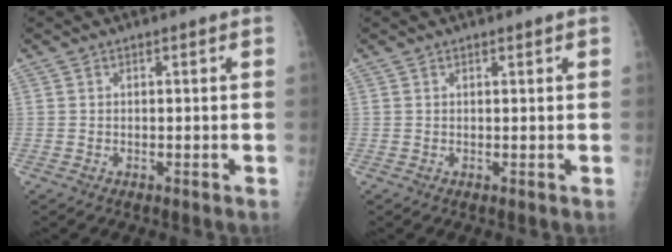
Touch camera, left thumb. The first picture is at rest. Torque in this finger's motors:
{"motor_torque": [-0.16, 0.04, -0.29, 0.15, 0.01]}